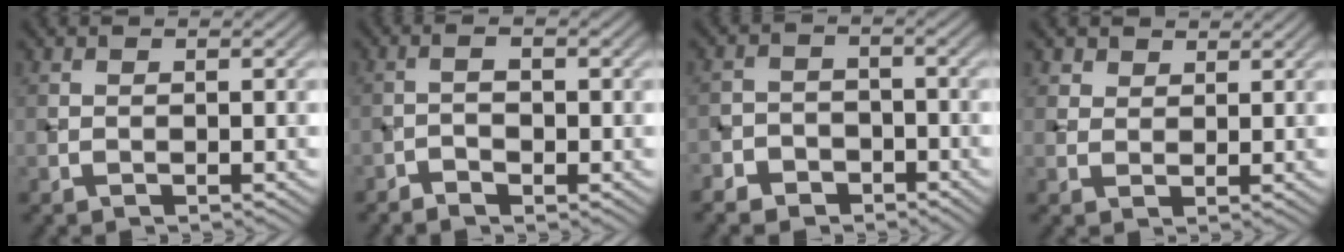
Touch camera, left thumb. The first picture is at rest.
{"total": 1.9, "force": [-1.1, 0.7, 1.4], "torque": [-0.026, 0.002, -0.024]}
{"total": 5.0, "force": [-3.8, 3.1, 1.0], "torque": [-0.005, 0.000, -0.070]}
{"total": 2.9, "force": [2.0, 1.9, 0.8], "torque": [-0.025, -0.003, 0.045]}